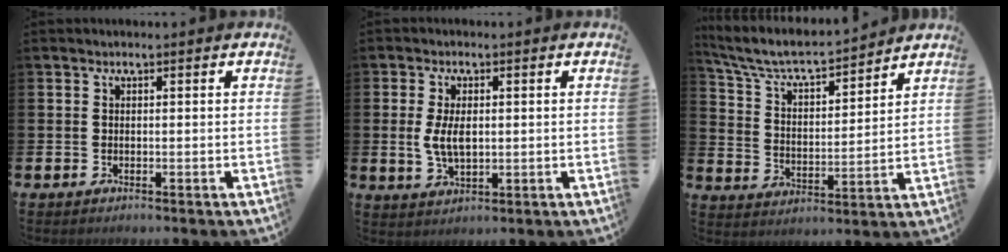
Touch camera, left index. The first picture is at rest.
{"total": 4.6, "force": [0.5, 2.4, 3.9], "torque": [-0.063, 0.003, 0.005]}
{"total": 7.0, "force": [6.4, 1.3, 2.3], "torque": [-0.079, -0.049, 0.108]}